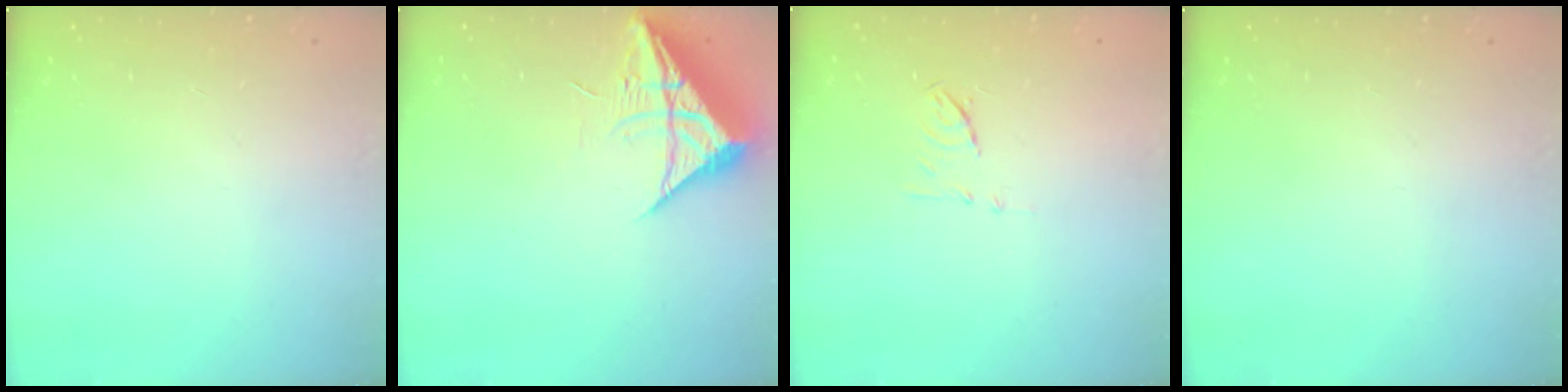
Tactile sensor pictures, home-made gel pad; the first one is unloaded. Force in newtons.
{"total": 9.4, "press": 9.3, "slide": 1.0}
{"total": 5.8, "press": 5.7, "slide": 1.1}
{"total": 0.0}